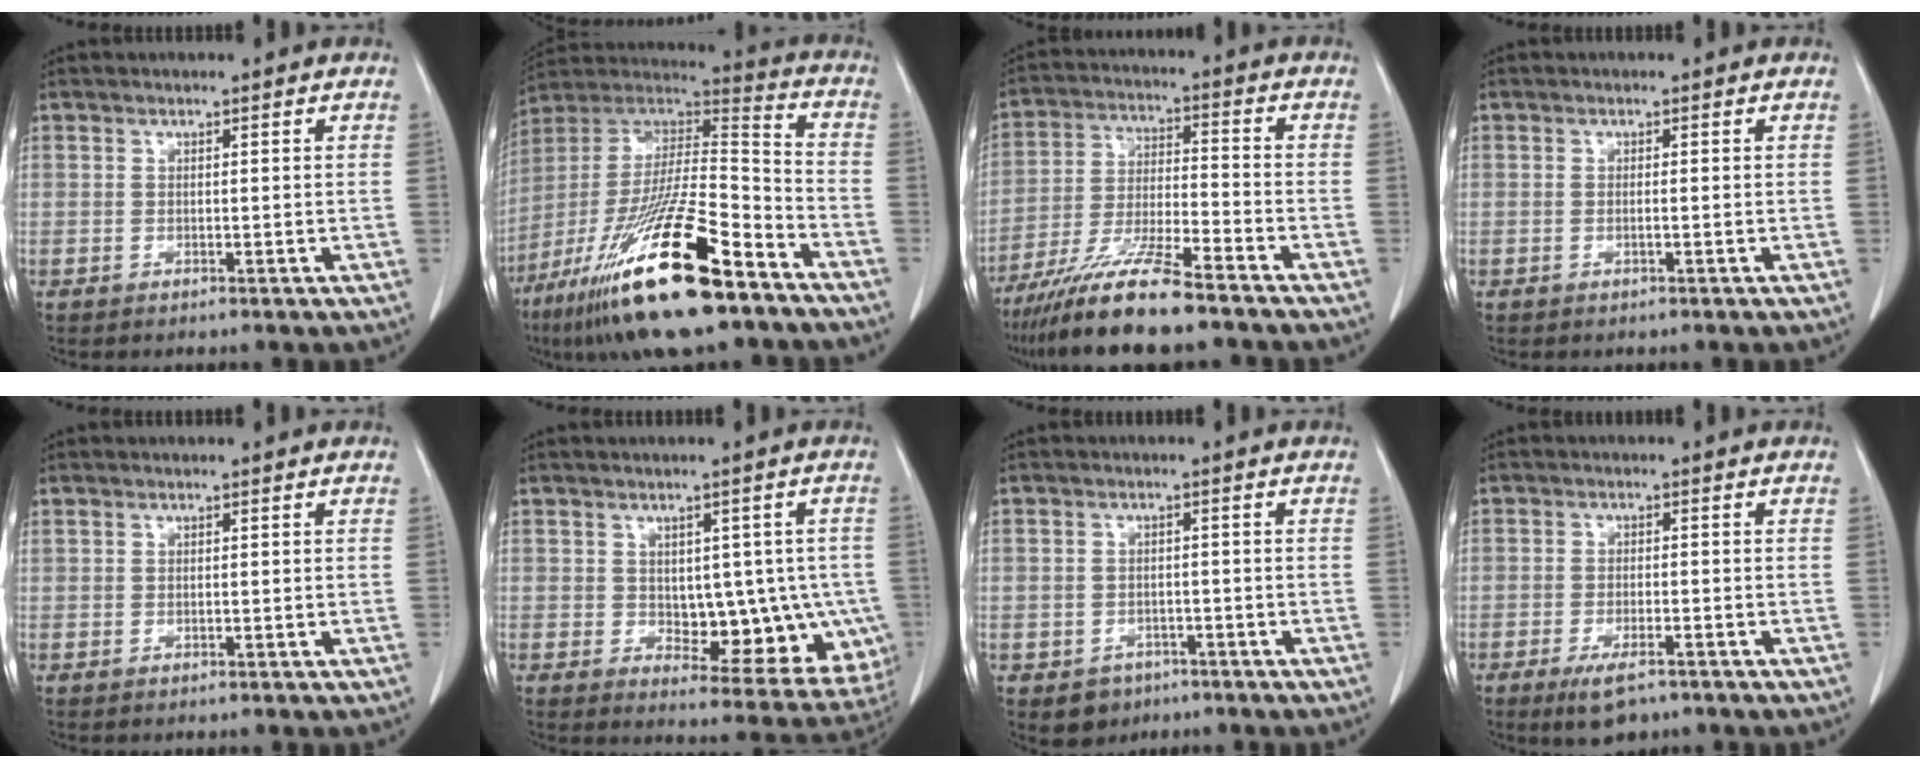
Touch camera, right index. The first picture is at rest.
{"total": 26.0, "force": [-15.8, 4.0, 20.2], "torque": [-0.375, -0.038, -0.282]}
{"total": 12.7, "force": [-9.9, 0.5, 7.9], "torque": [-0.150, -0.024, -0.178]}
{"total": 0.5, "force": [-0.1, 0.0, 0.5], "torque": [-0.009, 0.001, -0.003]}
{"total": 0.0}
{"total": 12.1, "force": [-1.4, 6.8, 9.9], "torque": [-0.103, 0.010, 0.000]}
{"total": 3.9, "force": [-2.1, 3.2, 0.7], "torque": [-0.006, 0.009, -0.022]}
{"total": 5.3, "force": [-3.5, 1.6, 3.6], "torque": [-0.064, -0.008, -0.051]}